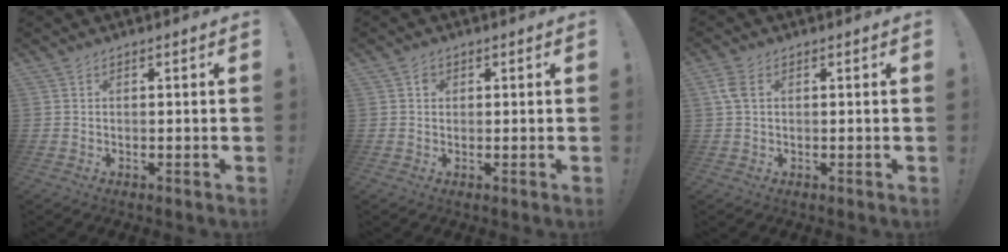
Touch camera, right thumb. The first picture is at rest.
{"total": 1.4, "force": [0.3, 1.2, 0.7], "torque": [-0.005, 0.001, 0.002]}
{"total": 3.8, "force": [1.2, 2.2, 2.9], "torque": [-0.068, 0.004, 0.021]}